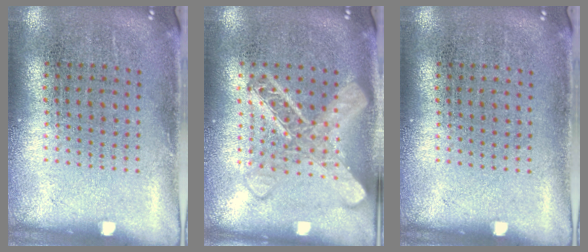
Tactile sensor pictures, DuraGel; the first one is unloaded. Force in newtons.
{"total": 3.1, "press": 3.1, "slide": 0.5}
{"total": 0.0}